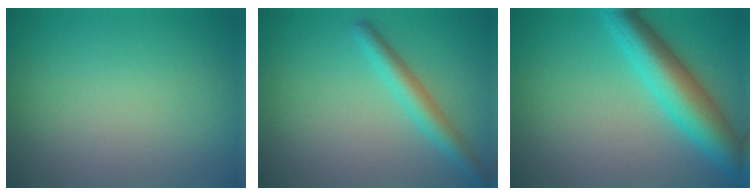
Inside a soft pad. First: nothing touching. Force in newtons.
{"total": 2.8, "press": 2.8, "slide": 0.1}
{"total": 6.5, "press": 6.5, "slide": 0.2}